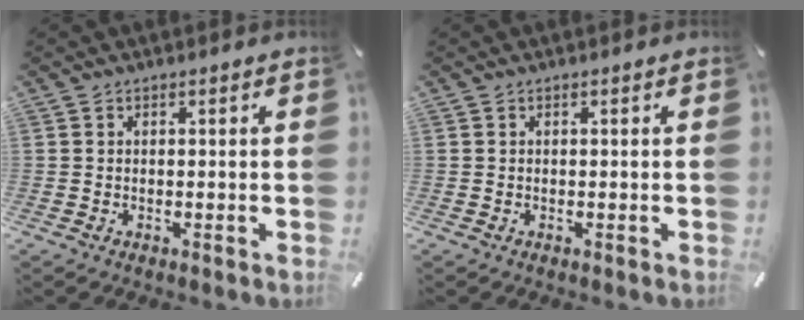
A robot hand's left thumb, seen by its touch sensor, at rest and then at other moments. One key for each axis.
{"total": 0.0}